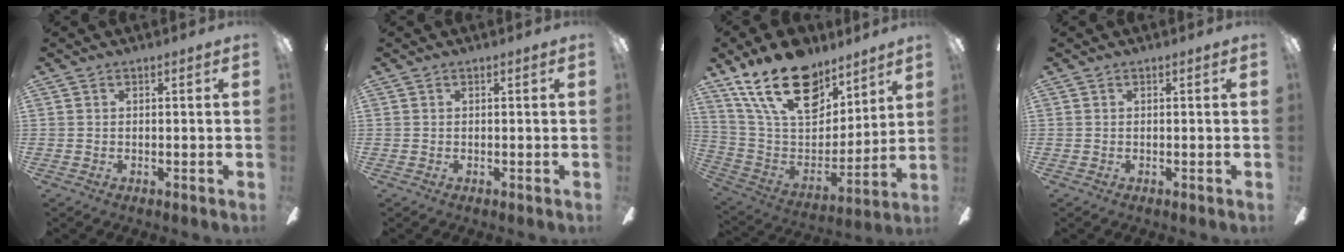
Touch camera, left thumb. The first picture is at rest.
{"total": 0.0}
{"total": 23.9, "force": [15.5, 12.5, 13.2], "torque": [-0.236, -0.085, 0.281]}
{"total": 0.0}